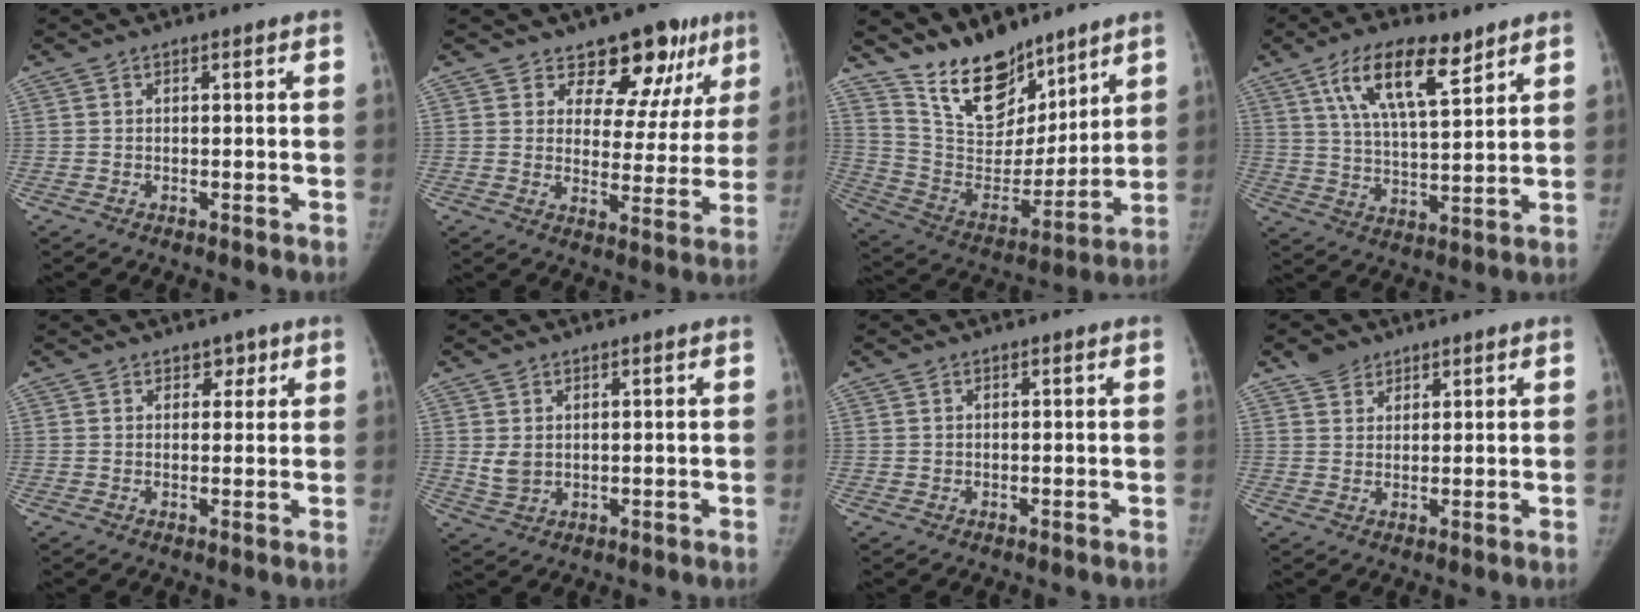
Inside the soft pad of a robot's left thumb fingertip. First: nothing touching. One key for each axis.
{"total": 13.2, "fx": 9.0, "fy": 7.8, "fz": 5.7, "tx": -0.009, "ty": -0.046, "tz": 0.111}
{"total": 17.4, "fx": 13.6, "fy": 8.0, "fz": 7.3, "tx": -0.079, "ty": -0.085, "tz": 0.252}
{"total": 13.8, "fx": 7.8, "fy": 5.1, "fz": 10.2, "tx": -0.160, "ty": -0.028, "tz": 0.142}
{"total": 2.5, "fx": 1.5, "fy": 1.7, "fz": 0.9, "tx": 0.012, "ty": -0.007, "tz": 0.018}
{"total": 3.3, "fx": 1.0, "fy": 2.5, "fz": 2.0, "tx": -0.036, "ty": -0.012, "tz": 0.028}
{"total": 0.6, "fx": 0.4, "fy": 0.5, "fz": 0.1, "tx": 0.003, "ty": -0.001, "tz": 0.005}
{"total": 3.5, "fx": 2.6, "fy": 2.3, "fz": 0.6, "tx": 0.008, "ty": -0.011, "tz": 0.046}